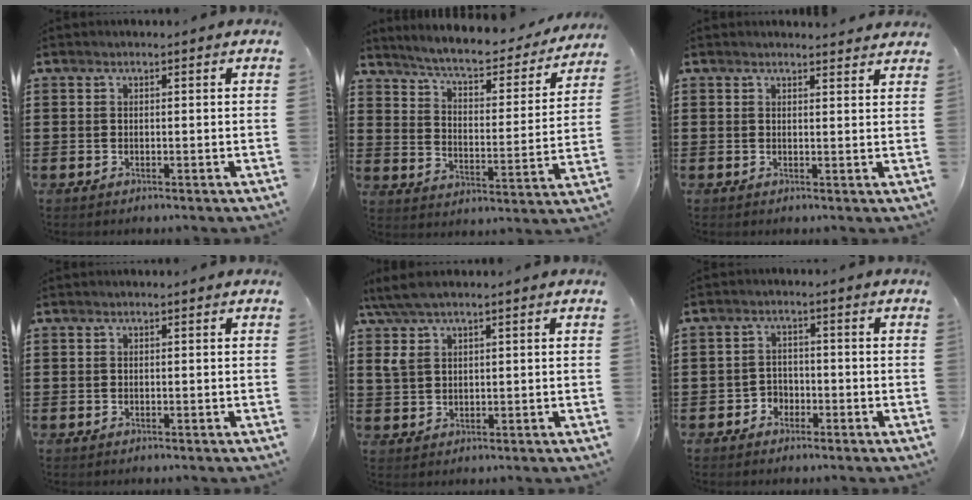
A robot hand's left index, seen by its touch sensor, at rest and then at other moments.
{"total": 5.8, "force": [5.1, 0.6, 2.5], "torque": [-0.073, -0.033, 0.082]}
{"total": 1.7, "force": [1.6, 0.3, -0.1], "torque": [0.006, -0.005, 0.030]}
{"total": 0.0}
{"total": 4.7, "force": [2.8, 2.0, 3.2], "torque": [-0.069, 0.008, 0.052]}
{"total": 2.5, "force": [-1.8, 1.7, 0.2], "torque": [-0.012, 0.004, -0.041]}